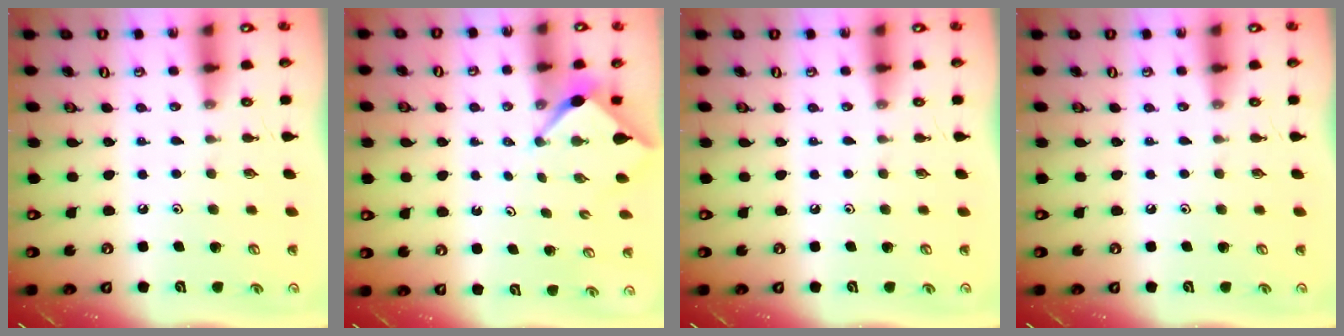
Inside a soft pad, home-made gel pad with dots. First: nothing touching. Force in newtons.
{"total": 2.5, "press": 2.5, "slide": 0.3}
{"total": 0.0}
{"total": 0.0}